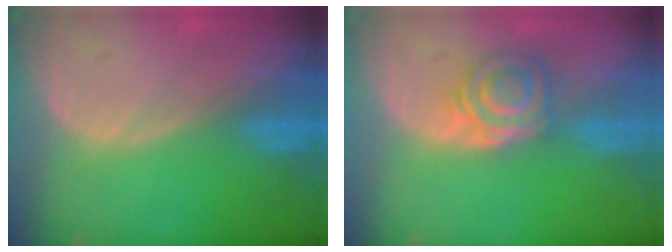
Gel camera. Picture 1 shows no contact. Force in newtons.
{"total": 5.7, "press": 5.4, "slide": 2.0}